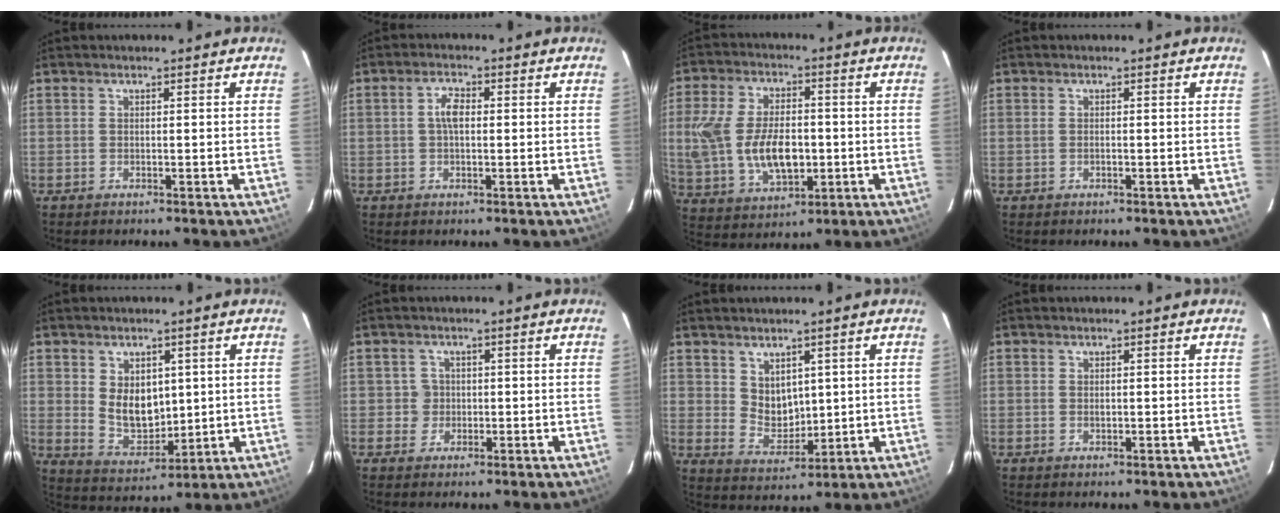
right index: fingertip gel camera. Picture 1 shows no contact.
{"total": 3.2, "force": [0.2, 1.6, 2.8], "torque": [-0.055, 0.009, 0.004]}
{"total": 15.3, "force": [-1.3, 8.8, 12.4], "torque": [-0.259, -0.002, -0.011]}
{"total": 0.6, "force": [-0.1, 0.4, 0.4], "torque": [-0.009, 0.000, -0.003]}
{"total": 8.8, "force": [1.9, 6.2, 6.0], "torque": [-0.108, -0.007, 0.055]}
{"total": 2.7, "force": [0.0, 2.7, -0.1], "torque": [0.011, 0.015, 0.003]}
{"total": 5.9, "force": [2.7, 4.4, 2.9], "torque": [-0.046, -0.002, 0.064]}
{"total": 0.9, "force": [0.1, 0.7, 0.7], "torque": [-0.011, 0.001, 0.003]}